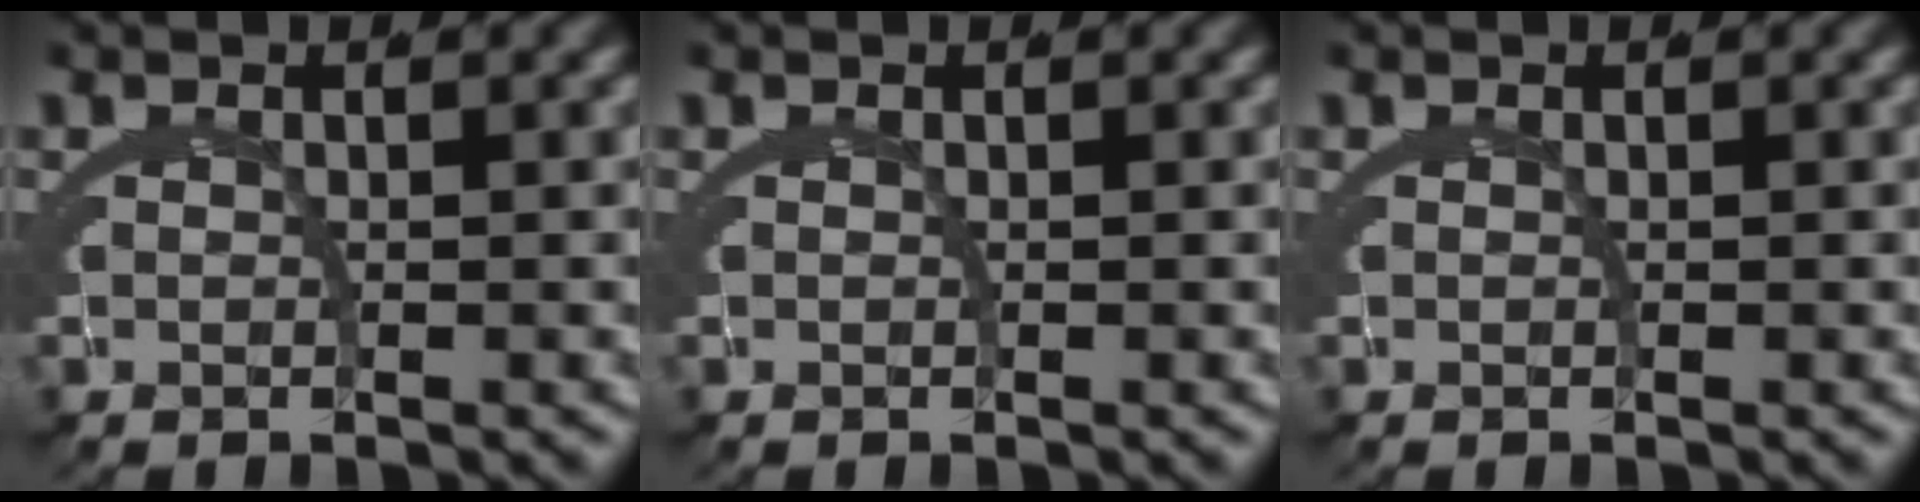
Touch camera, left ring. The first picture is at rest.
{"total": 0.0}
{"total": 0.0}